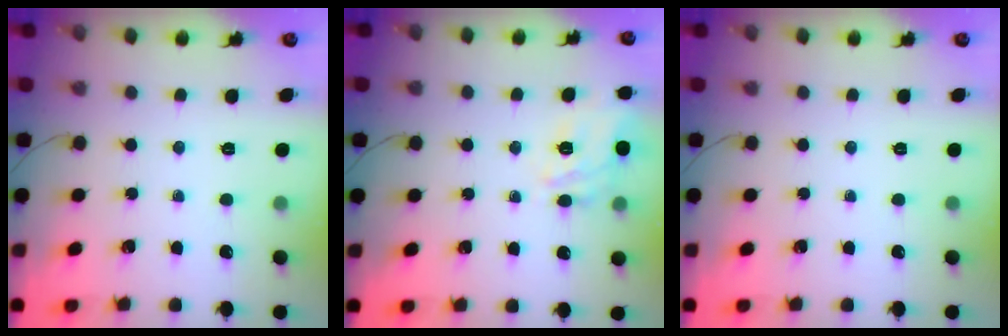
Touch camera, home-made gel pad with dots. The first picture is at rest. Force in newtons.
{"total": 7.0, "press": 6.6, "slide": 2.4}
{"total": 0.0}